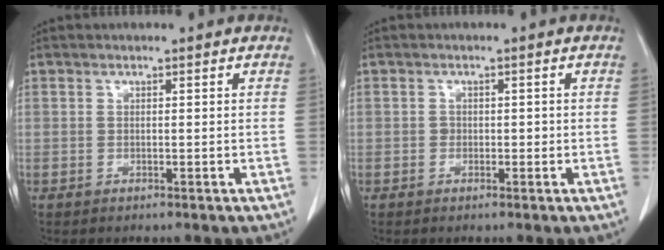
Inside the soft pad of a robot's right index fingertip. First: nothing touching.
{"total": 1.0, "force": [-0.1, 0.9, 0.5], "torque": [-0.007, 0.002, -0.003]}